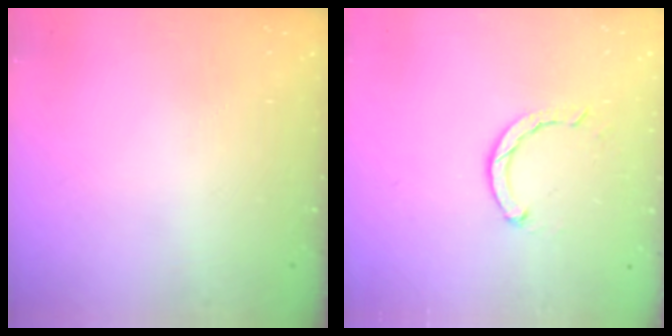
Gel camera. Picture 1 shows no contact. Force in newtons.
{"total": 2.3, "press": 2.3, "slide": 0.3}